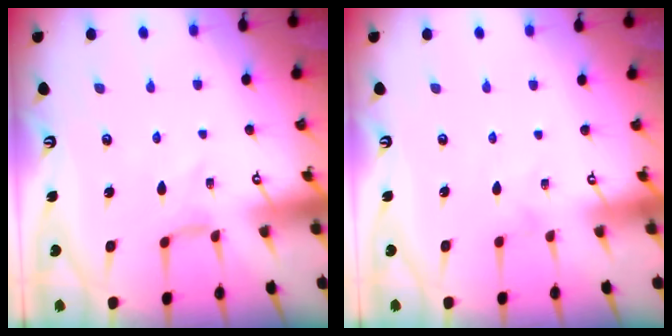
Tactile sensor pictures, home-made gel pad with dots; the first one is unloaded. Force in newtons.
{"total": 0.0}